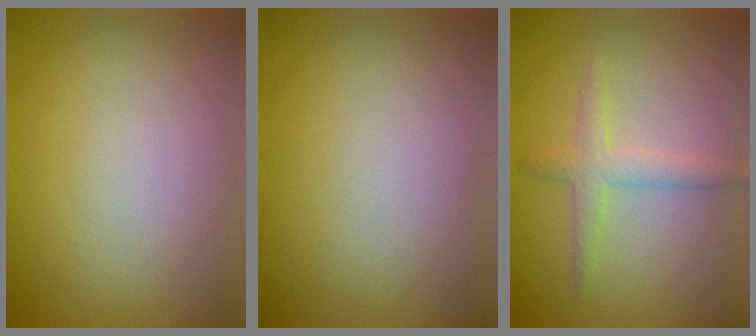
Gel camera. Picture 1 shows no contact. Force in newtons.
{"total": 0.0}
{"total": 2.3, "press": 2.3, "slide": 0.2}